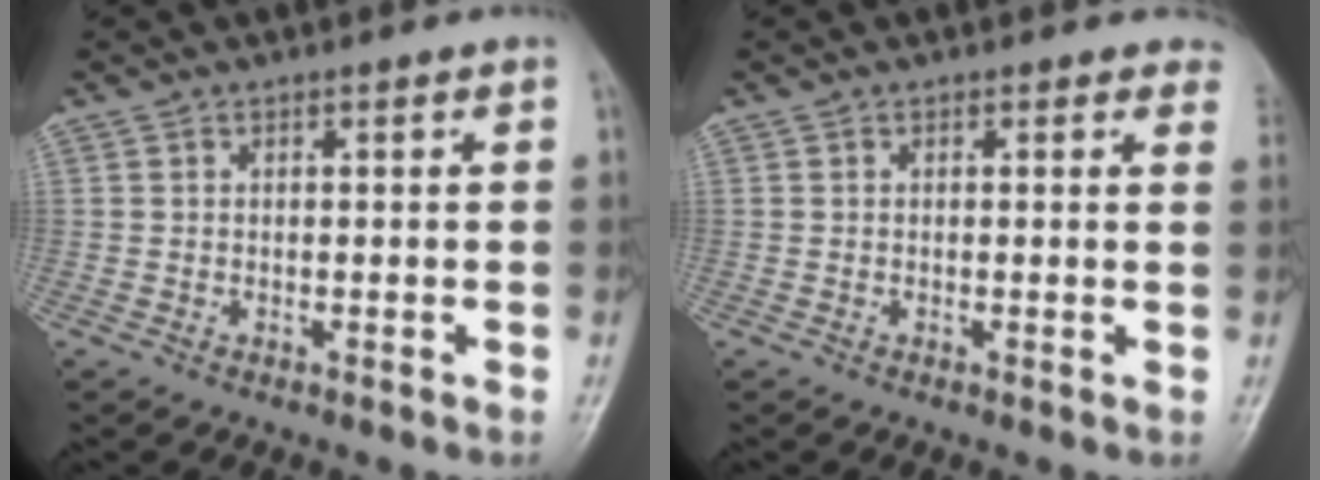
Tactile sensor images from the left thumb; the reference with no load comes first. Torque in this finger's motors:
{"motor_torque": [-0.03, -0.05, -0.13, 0.14, 0.00]}